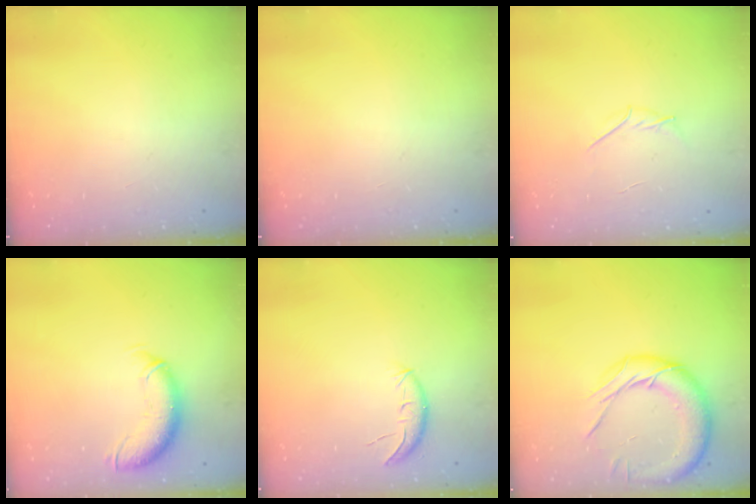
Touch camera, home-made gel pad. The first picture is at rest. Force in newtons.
{"total": 0.0}
{"total": 3.1, "press": 3.0, "slide": 0.9}
{"total": 11.1, "press": 10.9, "slide": 2.0}
{"total": 8.1, "press": 7.9, "slide": 1.9}
{"total": 17.3, "press": 17.2, "slide": 1.8}